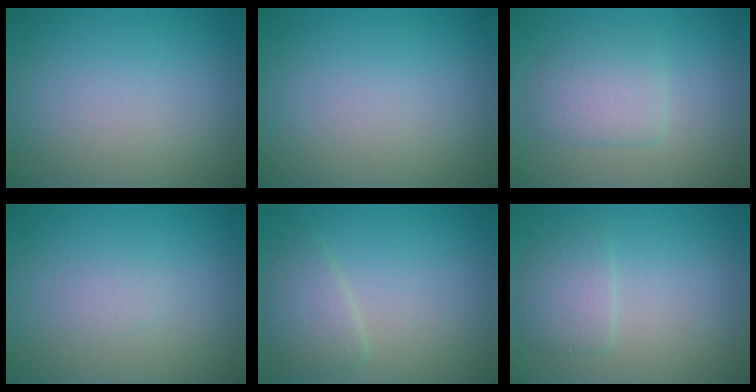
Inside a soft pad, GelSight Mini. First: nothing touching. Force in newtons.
{"total": 0.0}
{"total": 2.6, "press": 2.6, "slide": 0.2}
{"total": 0.8, "press": 0.8, "slide": 0.0}
{"total": 2.4, "press": 2.4, "slide": 0.0}
{"total": 2.3, "press": 2.3, "slide": 0.3}